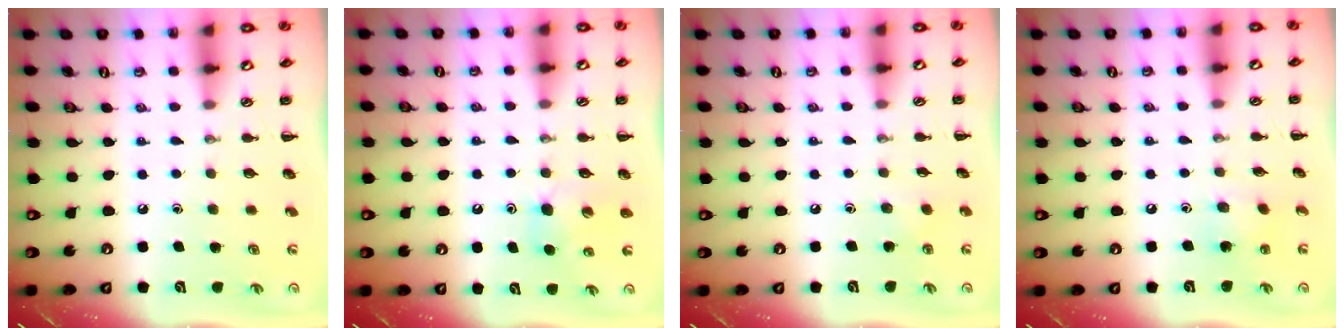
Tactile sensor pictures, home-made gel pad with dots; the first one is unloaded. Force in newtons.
{"total": 5.3, "press": 5.1, "slide": 1.3}
{"total": 4.6, "press": 4.5, "slide": 0.8}
{"total": 4.6, "press": 4.5, "slide": 1.1}